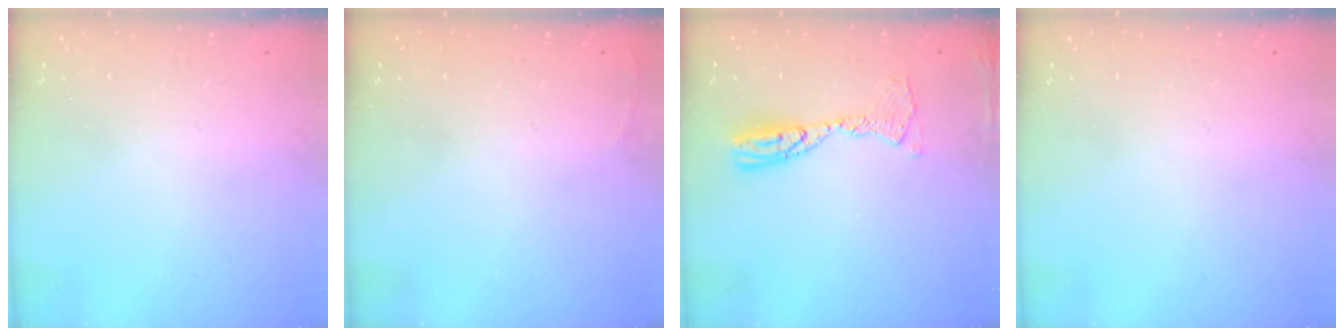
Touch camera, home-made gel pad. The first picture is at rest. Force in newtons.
{"total": 2.7, "press": 2.6, "slide": 1.0}
{"total": 10.3, "press": 10.3, "slide": 1.0}
{"total": 0.0}